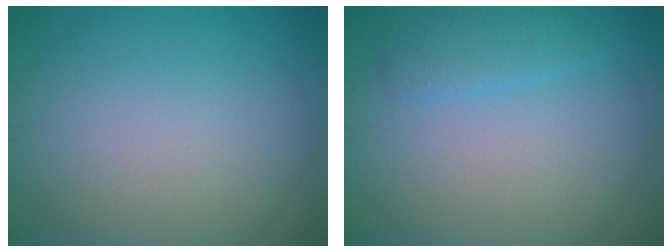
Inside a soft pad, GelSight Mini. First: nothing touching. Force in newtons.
{"total": 1.9, "press": 1.9, "slide": 0.2}